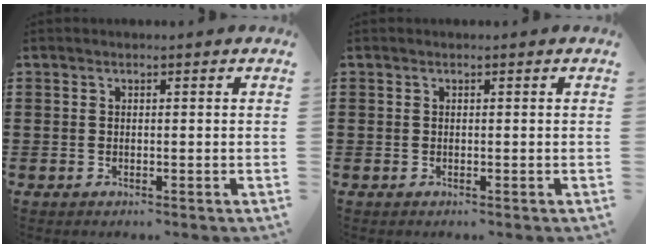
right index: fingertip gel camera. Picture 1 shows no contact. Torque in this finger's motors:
{"motor_torque": [0.56, 0.56, 0.00, 0.00]}